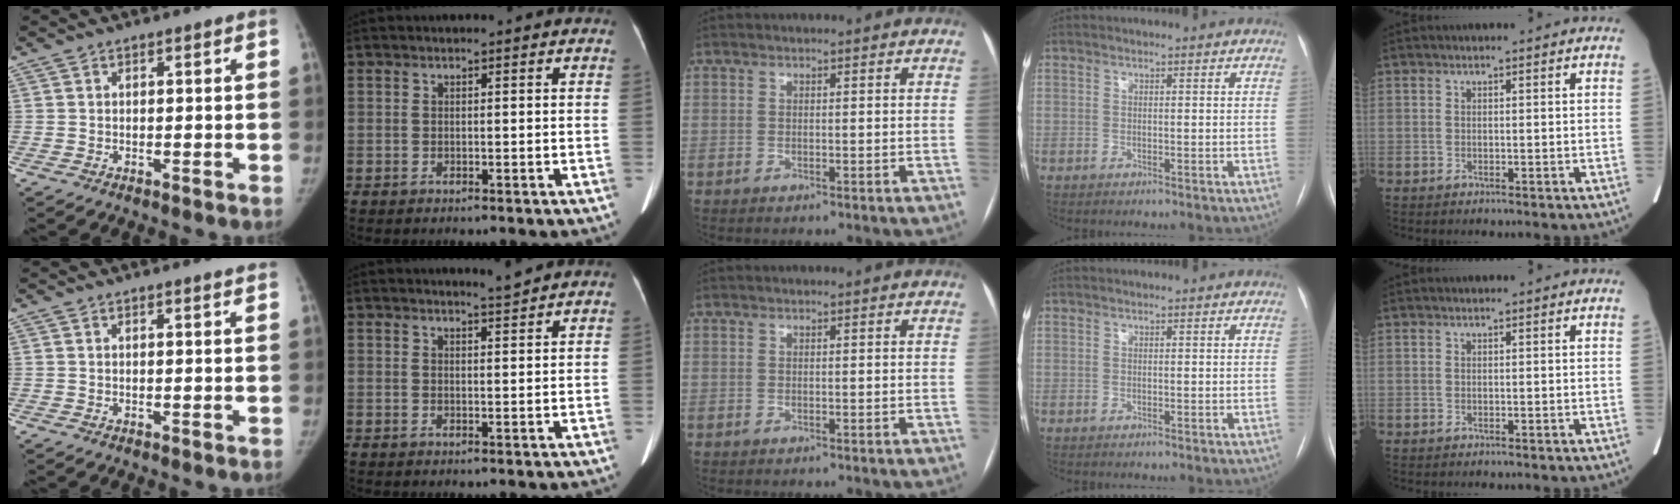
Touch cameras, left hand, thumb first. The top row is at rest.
{"thumb": {"total": 1.6, "force": [1.4, -0.1, 0.7], "torque": [-0.004, -0.004, 0.014]}, "index": {"total": 1.6, "force": [1.5, -0.6, 0.2], "torque": [-0.012, -0.014, 0.027]}}